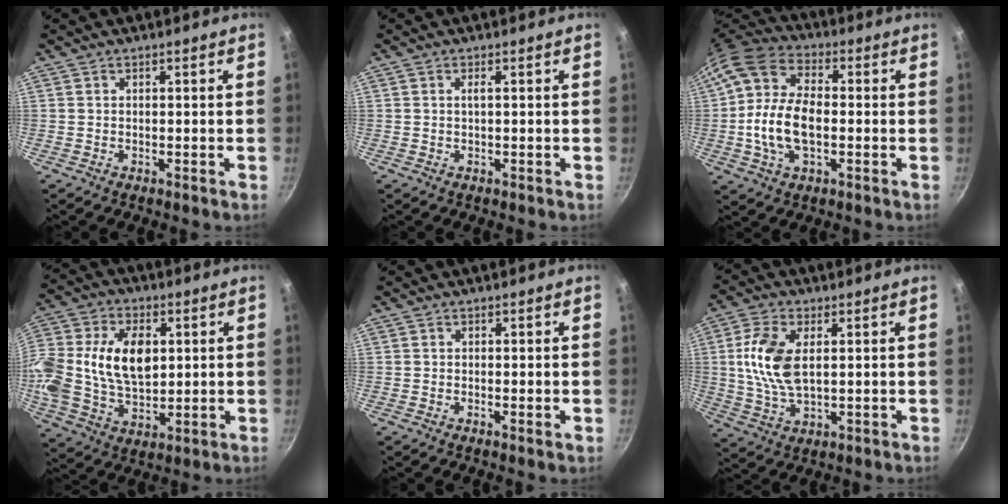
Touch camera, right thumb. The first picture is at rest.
{"total": 0.9, "force": [0.1, 0.1, 0.9], "torque": [-0.019, 0.001, 0.003]}
{"total": 14.7, "force": [-0.8, 8.7, 11.8], "torque": [-0.218, 0.021, -0.028]}
{"total": 21.7, "force": [3.4, 14.6, 15.8], "torque": [-0.334, 0.025, 0.060]}
{"total": 0.7, "force": [-0.1, 0.1, 0.7], "torque": [-0.013, -0.002, -0.002]}
{"total": 11.2, "force": [1.9, 5.9, 9.3], "torque": [-0.186, -0.002, 0.038]}